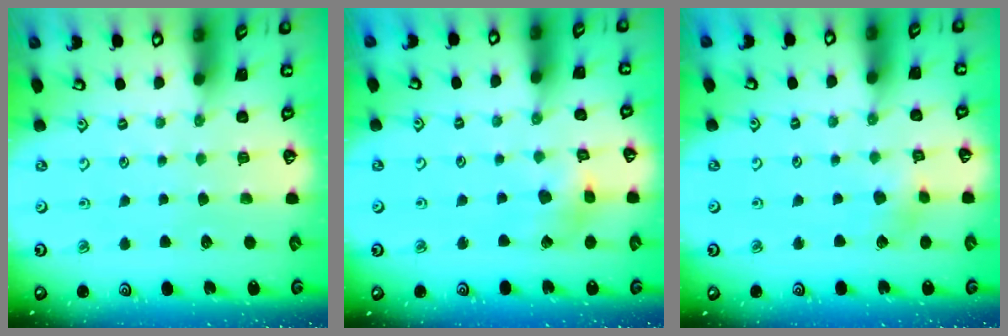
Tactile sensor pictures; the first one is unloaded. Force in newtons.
{"total": 6.3, "press": 6.3, "slide": 0.7}
{"total": 3.8, "press": 3.8, "slide": 0.3}